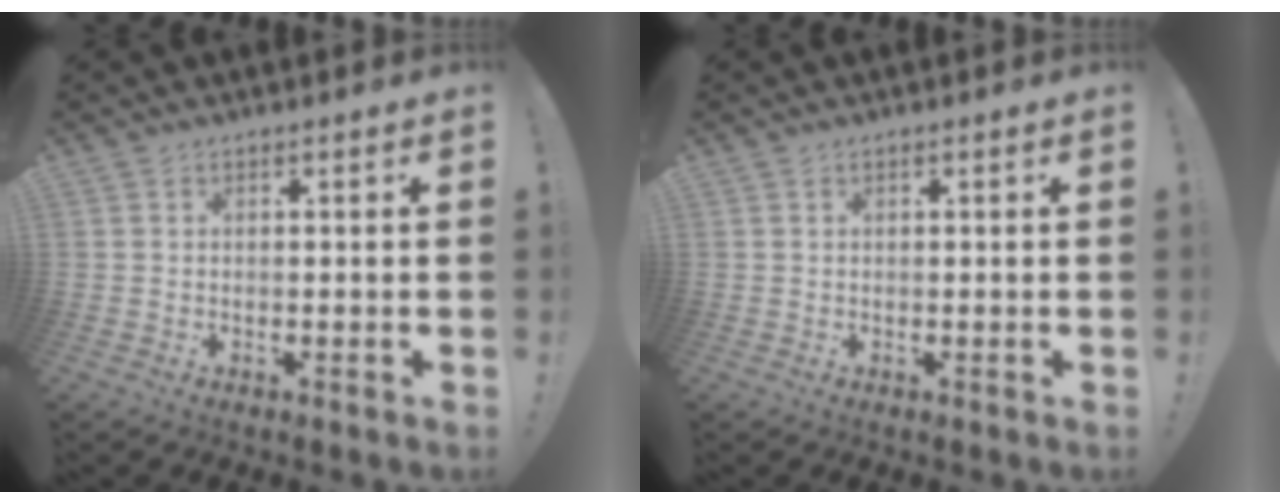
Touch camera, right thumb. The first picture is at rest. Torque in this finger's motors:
{"motor_torque": [-0.05, 0.15, -0.13, 0.06, 0.04]}